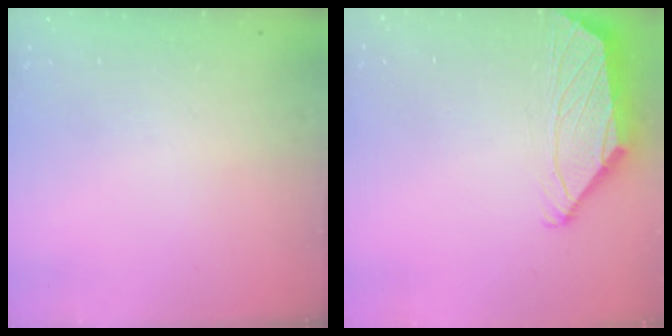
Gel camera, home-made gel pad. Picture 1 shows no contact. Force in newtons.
{"total": 2.1, "press": 2.0, "slide": 0.8}